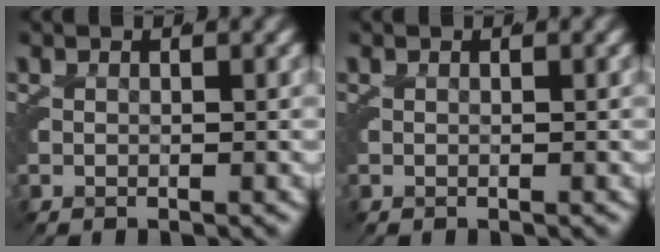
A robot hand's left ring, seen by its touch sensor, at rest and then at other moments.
{"total": 0.0}